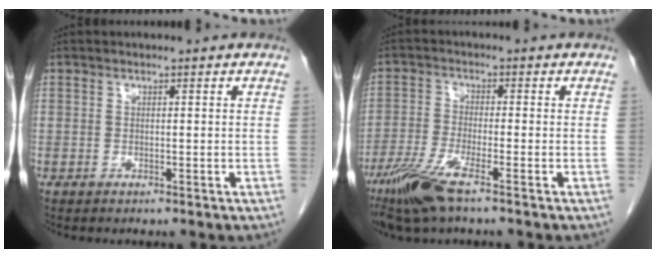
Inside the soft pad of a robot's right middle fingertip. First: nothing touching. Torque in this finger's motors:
{"motor_torque": [0.70, -0.54, 0.14, 0.10]}